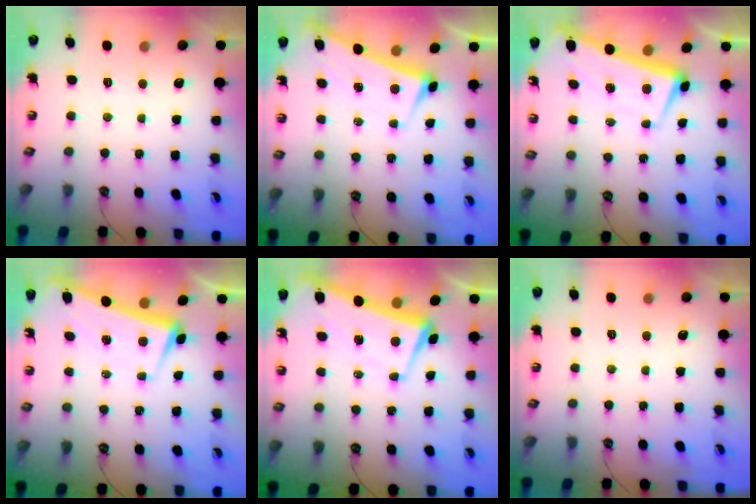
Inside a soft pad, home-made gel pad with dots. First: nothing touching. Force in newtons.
{"total": 3.2, "press": 3.2, "slide": 0.1}
{"total": 3.0, "press": 2.4, "slide": 1.7}
{"total": 2.4, "press": 1.6, "slide": 1.8}
{"total": 1.7, "press": 0.9, "slide": 1.4}
{"total": 0.0}